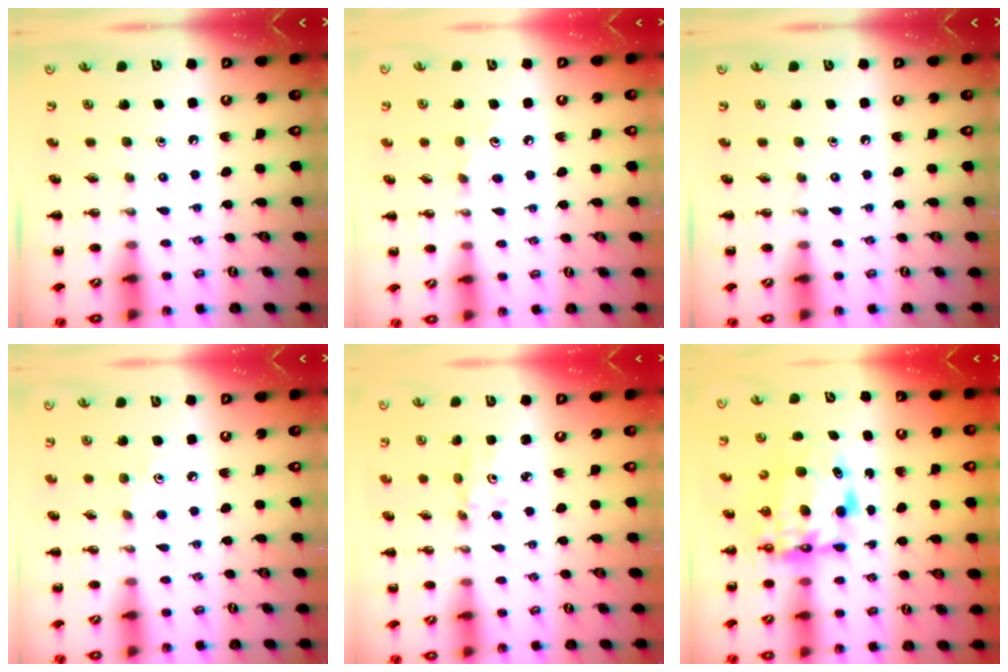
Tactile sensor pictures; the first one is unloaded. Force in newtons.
{"total": 6.2, "press": 6.0, "slide": 1.6}
{"total": 0.0}
{"total": 2.8, "press": 2.7, "slide": 0.8}
{"total": 2.0, "press": 2.0, "slide": 0.2}
{"total": 6.8, "press": 6.7, "slide": 1.3}